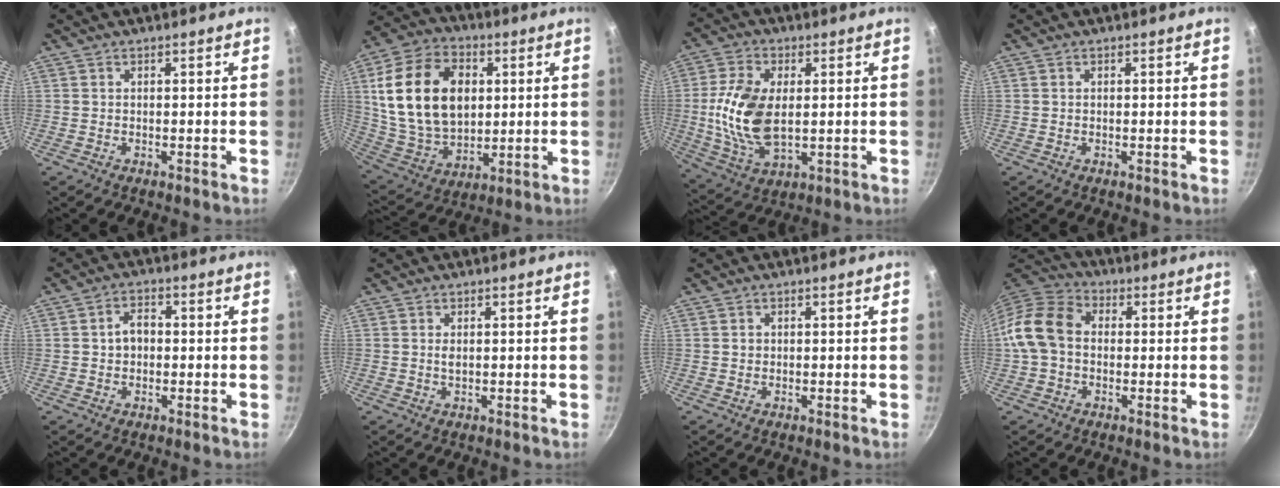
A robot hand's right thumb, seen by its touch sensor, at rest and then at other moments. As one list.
[{"total": 22.8, "force": [4.3, 15.7, 16.0], "torque": [-0.278, -0.001, 0.087]}, {"total": 14.1, "force": [0.7, 8.0, 11.6], "torque": [-0.227, -0.002, 0.018]}, {"total": 0.0}, {"total": 4.2, "force": [0.0, 3.1, 2.7], "torque": [-0.026, 0.013, -0.004]}, {"total": 1.1, "force": [0.2, 0.6, 0.9], "torque": [-0.018, 0.001, 0.003]}, {"total": 0.9, "force": [0.1, 0.8, 0.3], "torque": [-0.001, 0.002, 0.001]}, {"total": 11.3, "force": [0.0, 8.6, 7.4], "torque": [-0.118, 0.029, -0.020]}]